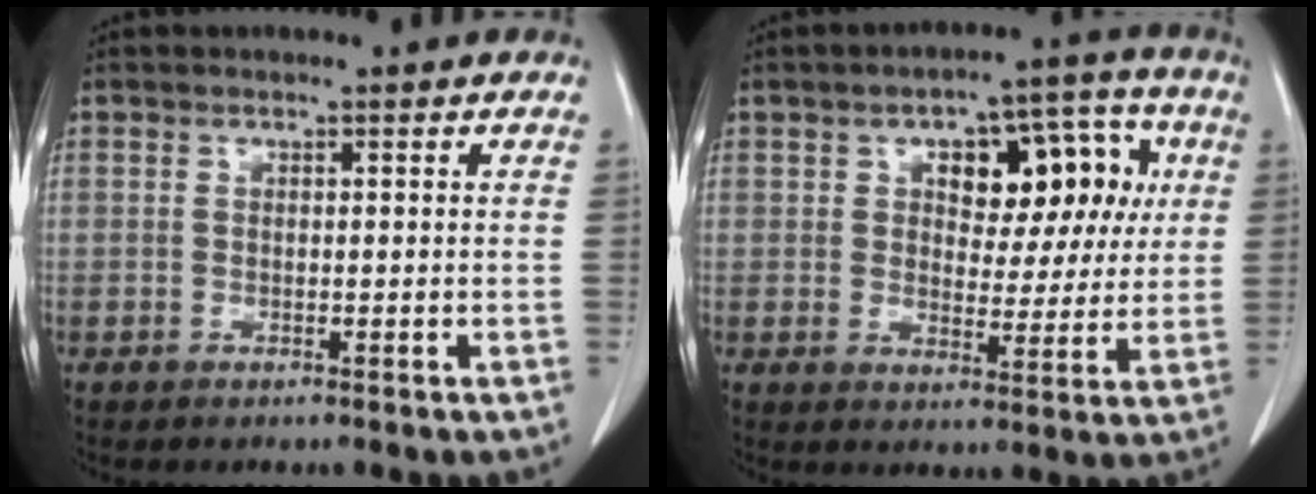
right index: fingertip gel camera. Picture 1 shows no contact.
{"total": 12.1, "force": [3.6, 6.3, 9.7], "torque": [-0.121, 0.040, 0.055]}